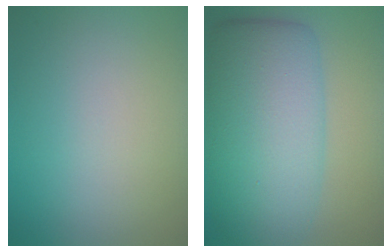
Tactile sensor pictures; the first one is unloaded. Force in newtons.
{"total": 10.5, "press": 10.5, "slide": 0.1}